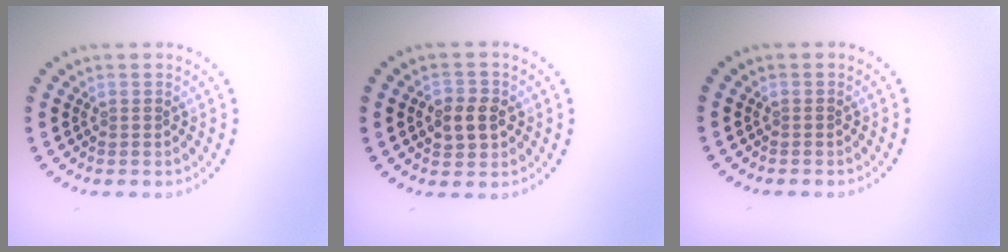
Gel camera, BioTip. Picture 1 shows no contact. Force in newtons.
{"total": 2.9, "press": 2.9, "slide": 0.4}
{"total": 0.0}